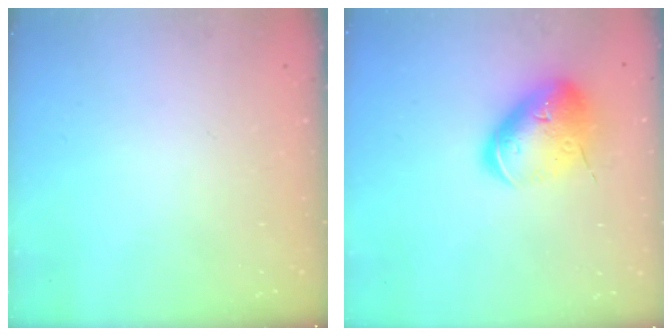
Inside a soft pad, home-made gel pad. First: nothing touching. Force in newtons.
{"total": 17.0, "press": 16.8, "slide": 2.7}